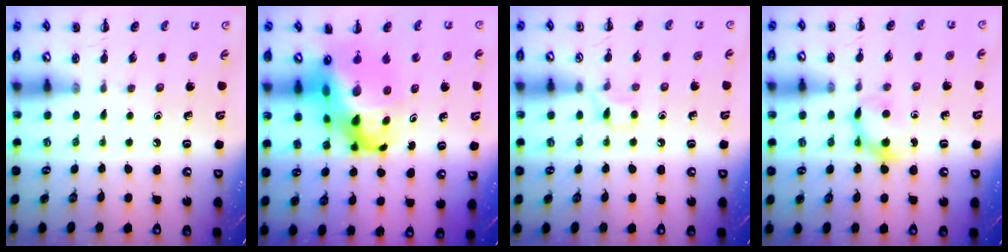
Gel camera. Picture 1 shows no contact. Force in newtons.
{"total": 17.0, "press": 16.4, "slide": 4.5}
{"total": 3.6, "press": 3.4, "slide": 1.3}
{"total": 5.8, "press": 5.6, "slide": 1.6}